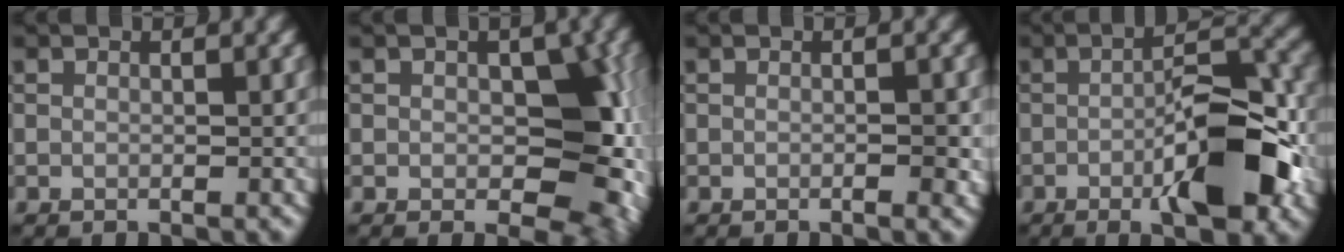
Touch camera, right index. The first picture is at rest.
{"total": 8.8, "force": [-0.3, 5.2, 7.1], "torque": [-0.084, -0.002, -0.002]}
{"total": 1.4, "force": [-0.5, 0.2, 1.2], "torque": [-0.019, 0.000, -0.007]}
{"total": 9.4, "force": [-3.0, 2.5, 8.5], "torque": [-0.125, 0.011, -0.052]}